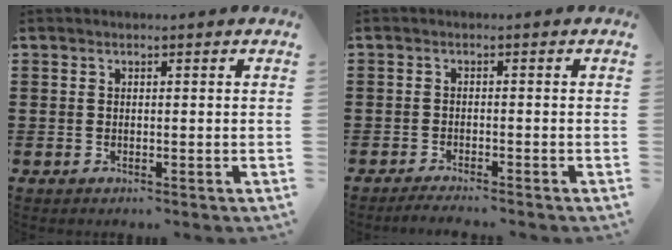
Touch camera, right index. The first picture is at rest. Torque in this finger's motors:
{"motor_torque": [1.07, 1.07, 0.04, 0.01]}